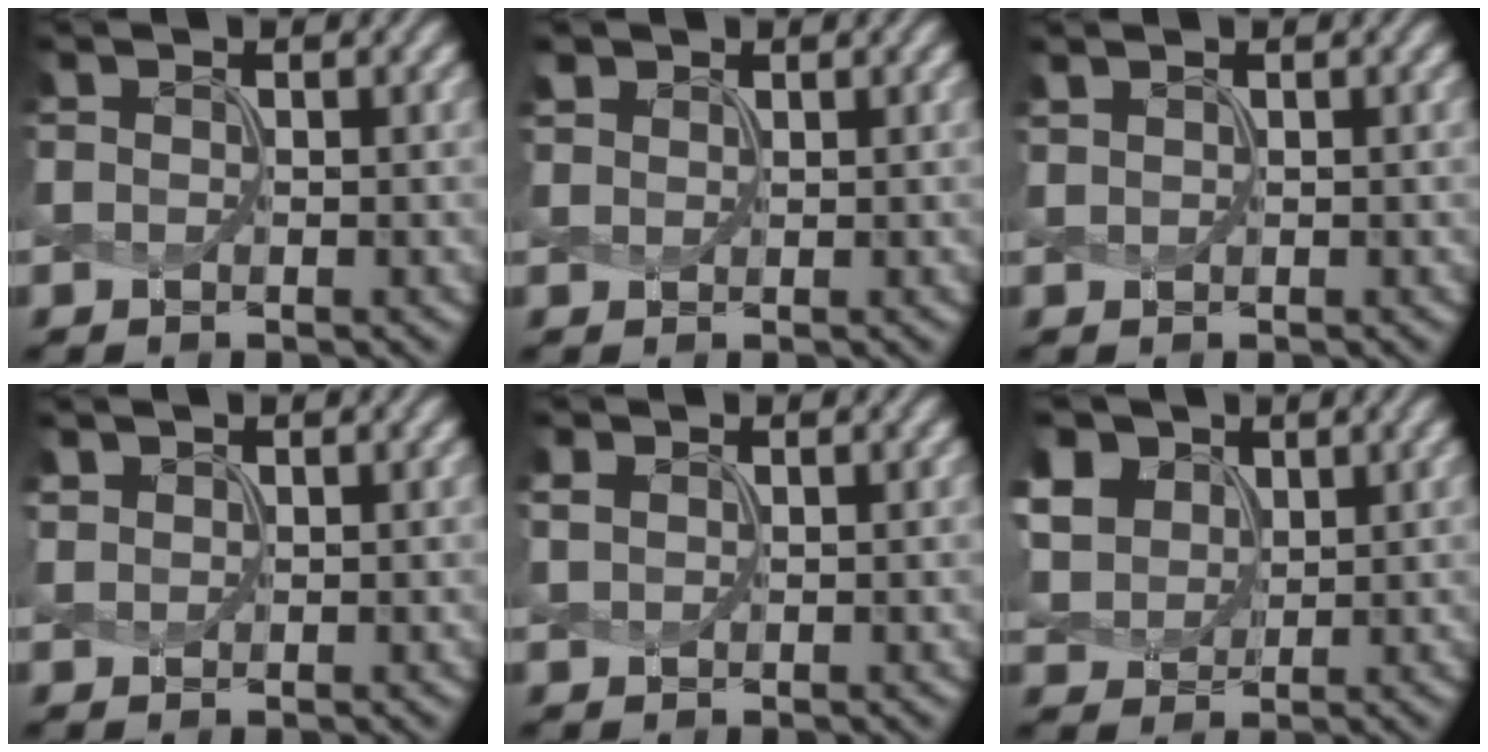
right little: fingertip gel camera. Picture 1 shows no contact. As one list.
[{"total": 1.2, "force": [1.0, 0.6, 0.3], "torque": [-0.010, 0.006, 0.027]}, {"total": 1.0, "force": [0.9, 0.3, 0.5], "torque": [-0.002, -0.003, 0.010]}, {"total": 0.8, "force": [0.7, 0.3, 0.1], "torque": [-0.007, 0.001, 0.019]}, {"total": 0.8, "force": [0.6, 0.4, 0.4], "torque": [-0.014, 0.001, 0.016]}, {"total": 7.4, "force": [3.4, 5.5, 3.7], "torque": [-0.140, 0.019, 0.067]}]